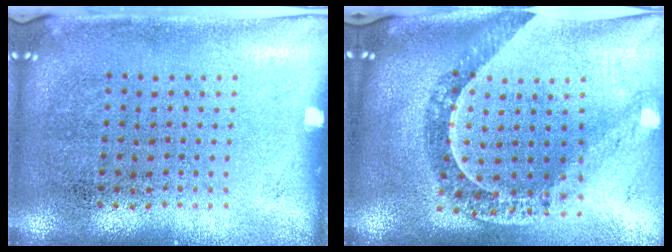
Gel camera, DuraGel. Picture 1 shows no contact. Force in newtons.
{"total": 1.2, "press": 1.1, "slide": 0.3}